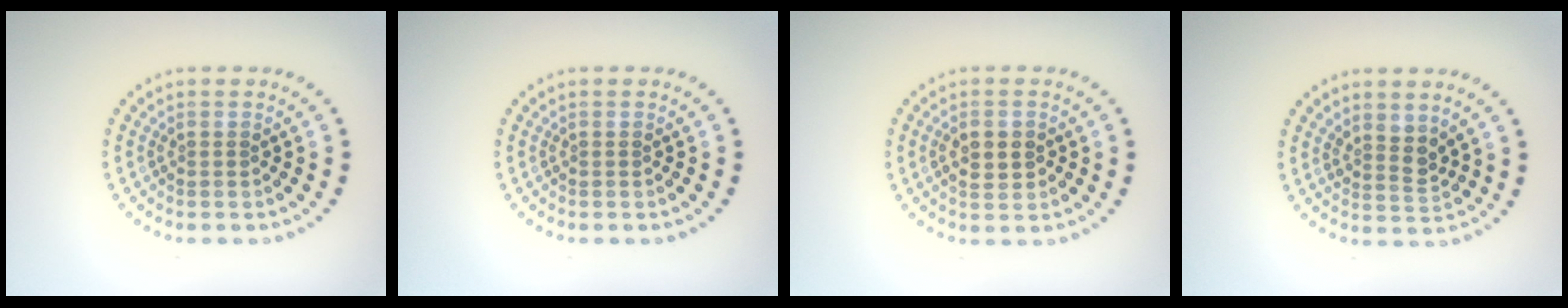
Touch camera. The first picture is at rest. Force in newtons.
{"total": 0.0}
{"total": 2.8, "press": 2.8, "slide": 0.2}
{"total": 2.1, "press": 1.6, "slide": 1.4}